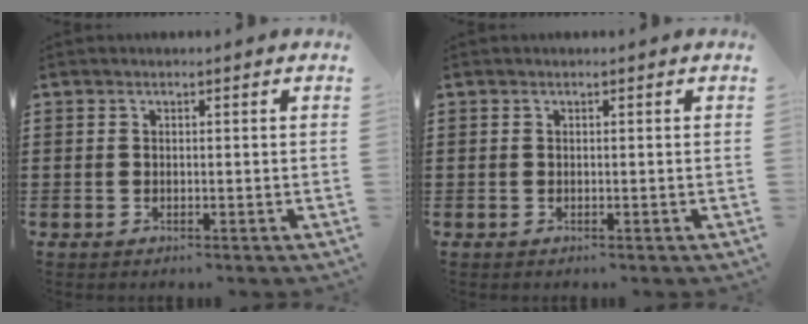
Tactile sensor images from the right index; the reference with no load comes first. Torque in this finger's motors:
{"motor_torque": [0.00, 2.14, 0.00, 0.00]}